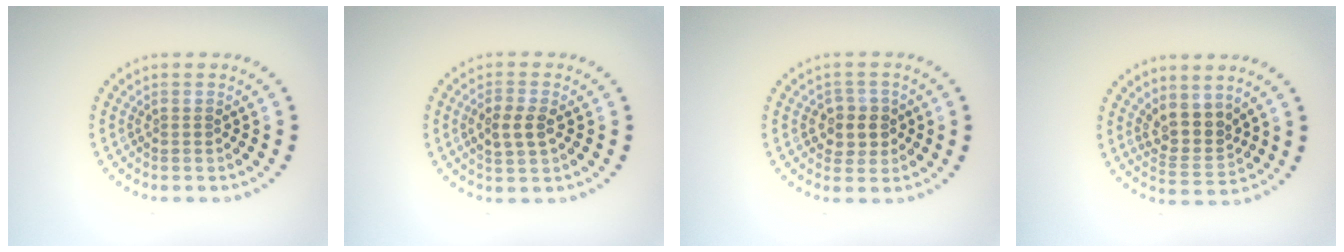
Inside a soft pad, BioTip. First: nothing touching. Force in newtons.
{"total": 2.6, "press": 2.6, "slide": 0.3}
{"total": 2.8, "press": 2.7, "slide": 0.8}
{"total": 3.5, "press": 2.9, "slide": 2.0}